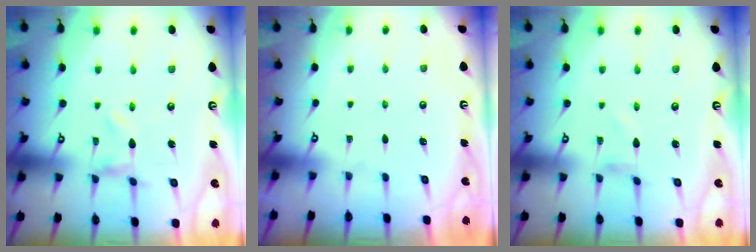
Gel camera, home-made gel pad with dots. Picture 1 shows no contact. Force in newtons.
{"total": 0.0}
{"total": 1.3, "press": 1.3, "slide": 0.1}